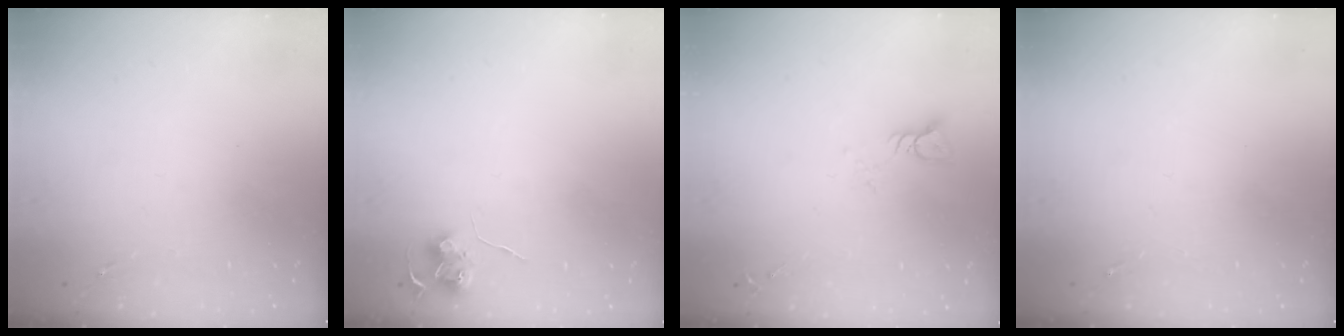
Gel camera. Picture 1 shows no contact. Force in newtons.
{"total": 6.4, "press": 6.3, "slide": 0.6}
{"total": 3.8, "press": 3.8, "slide": 0.4}
{"total": 0.0}